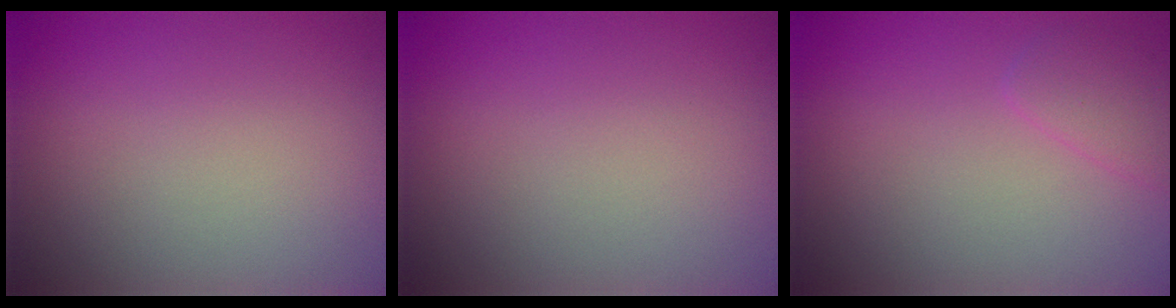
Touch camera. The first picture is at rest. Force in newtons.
{"total": 0.0}
{"total": 1.6, "press": 1.6, "slide": 0.2}